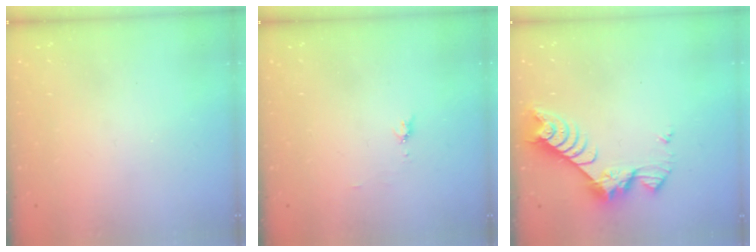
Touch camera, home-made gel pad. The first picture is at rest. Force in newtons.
{"total": 4.8, "press": 4.7, "slide": 0.6}
{"total": 7.6, "press": 7.5, "slide": 0.7}